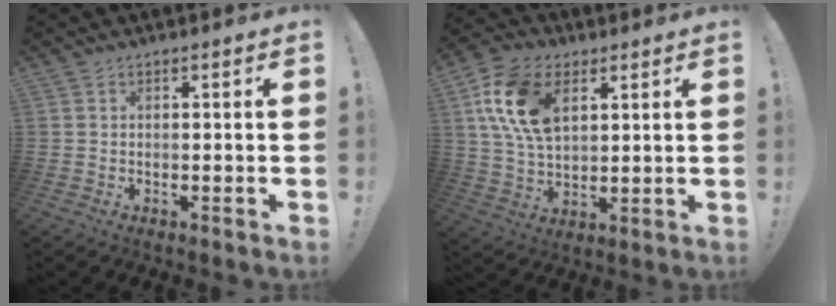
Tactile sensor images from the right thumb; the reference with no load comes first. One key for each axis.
{"total": 16.7, "fx": 6.1, "fy": 10.6, "fz": 11.4, "tx": -0.223, "ty": -0.007, "tz": 0.113}